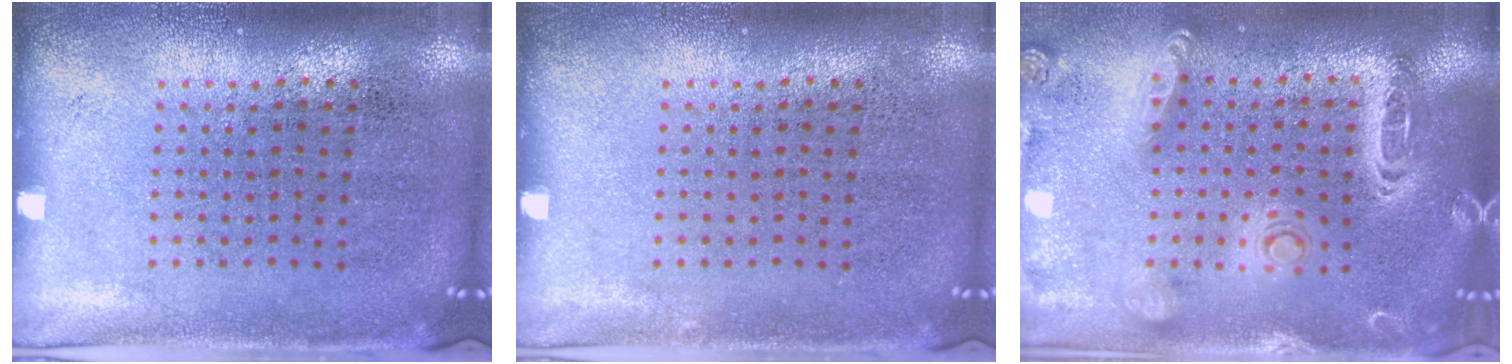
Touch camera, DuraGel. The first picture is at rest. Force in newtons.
{"total": 0.0}
{"total": 2.5, "press": 2.2, "slide": 1.1}